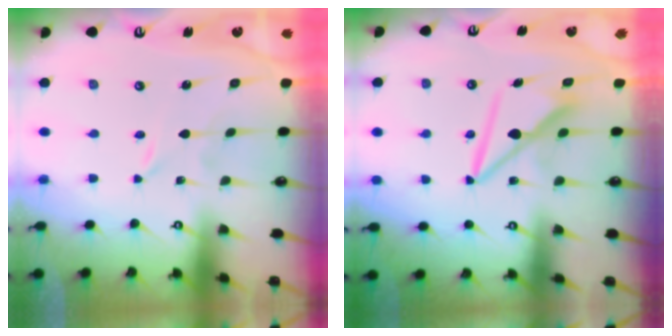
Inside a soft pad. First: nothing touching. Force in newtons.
{"total": 9.0, "press": 8.9, "slide": 0.5}